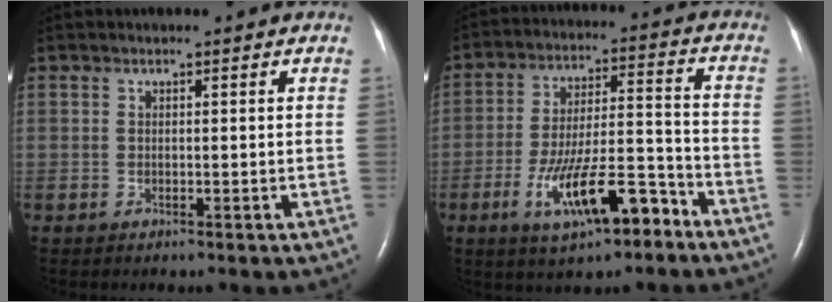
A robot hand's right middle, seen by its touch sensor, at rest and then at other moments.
{"total": 12.8, "force": [-7.2, 3.0, 10.2], "torque": [-0.179, 0.008, -0.116]}